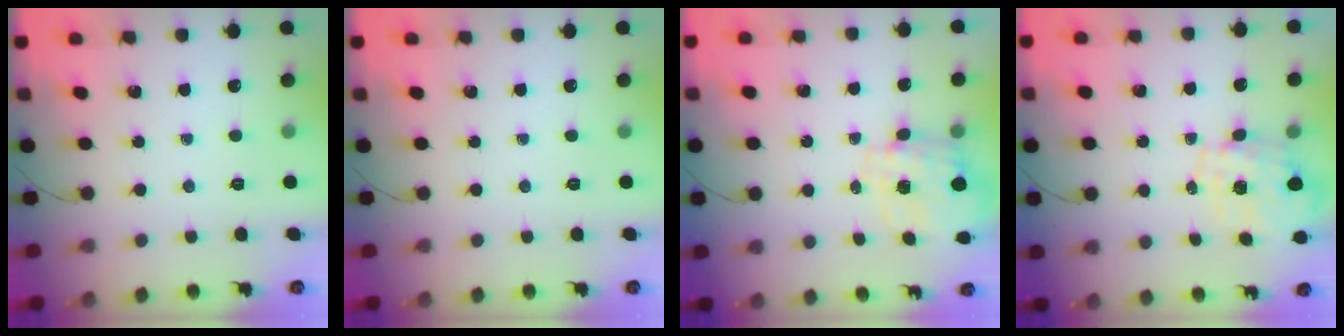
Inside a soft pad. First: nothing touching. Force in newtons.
{"total": 0.0}
{"total": 2.9, "press": 2.7, "slide": 1.0}
{"total": 1.3, "press": 1.2, "slide": 0.4}